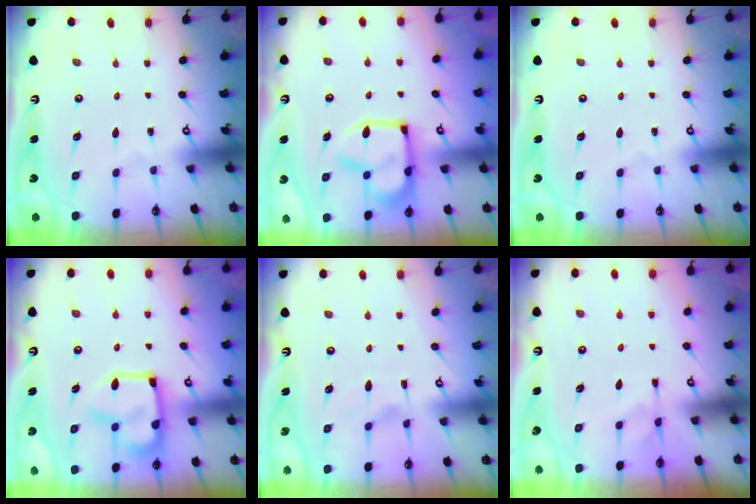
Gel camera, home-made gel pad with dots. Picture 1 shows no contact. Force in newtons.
{"total": 12.1, "press": 12.0, "slide": 1.4}
{"total": 0.0}
{"total": 15.1, "press": 15.0, "slide": 1.3}
{"total": 3.0, "press": 2.8, "slide": 1.2}
{"total": 4.1, "press": 3.9, "slide": 1.1}